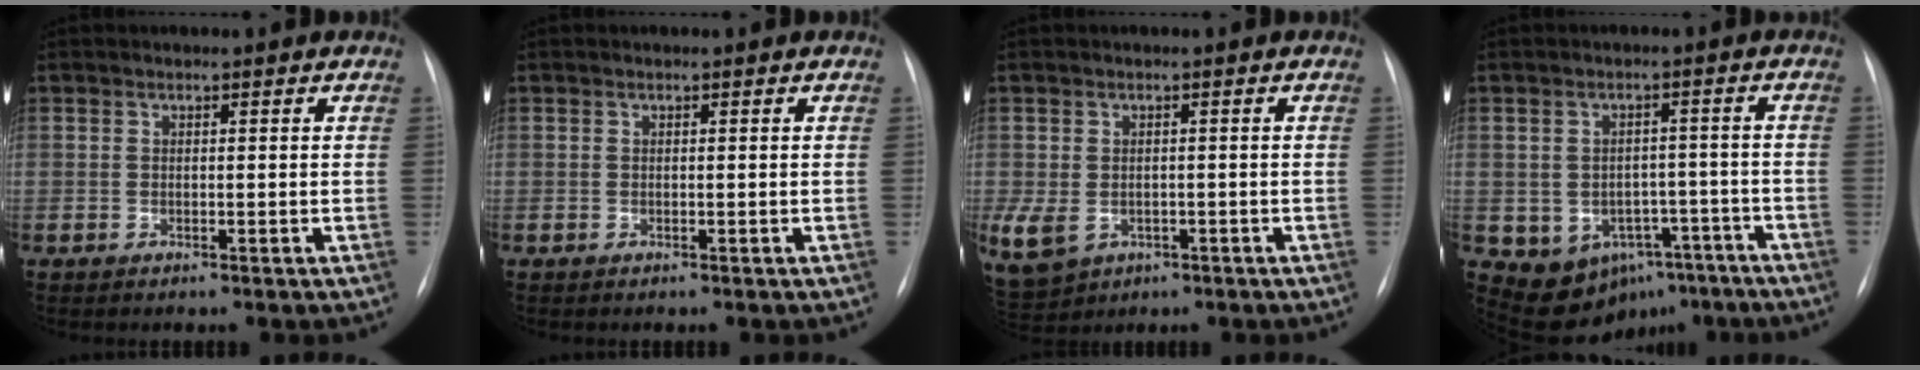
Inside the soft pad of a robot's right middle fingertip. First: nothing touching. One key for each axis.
{"total": 0.0}
{"total": 13.4, "fx": -4.9, "fy": 10.7, "fz": 6.4, "tx": -0.195, "ty": -0.010, "tz": -0.060}
{"total": 10.1, "fx": -5.3, "fy": 7.8, "fz": 3.7, "tx": -0.049, "ty": 0.033, "tz": -0.057}